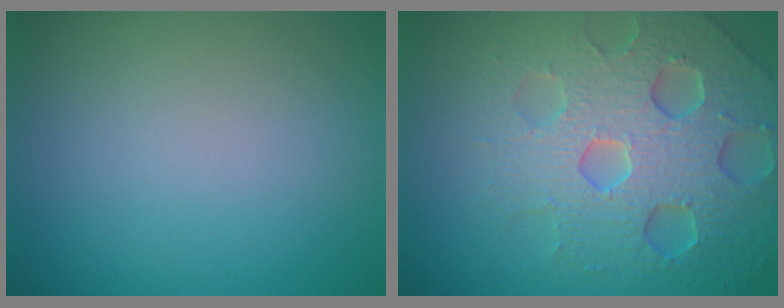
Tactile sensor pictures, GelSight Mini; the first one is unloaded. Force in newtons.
{"total": 7.3, "press": 7.1, "slide": 1.7}